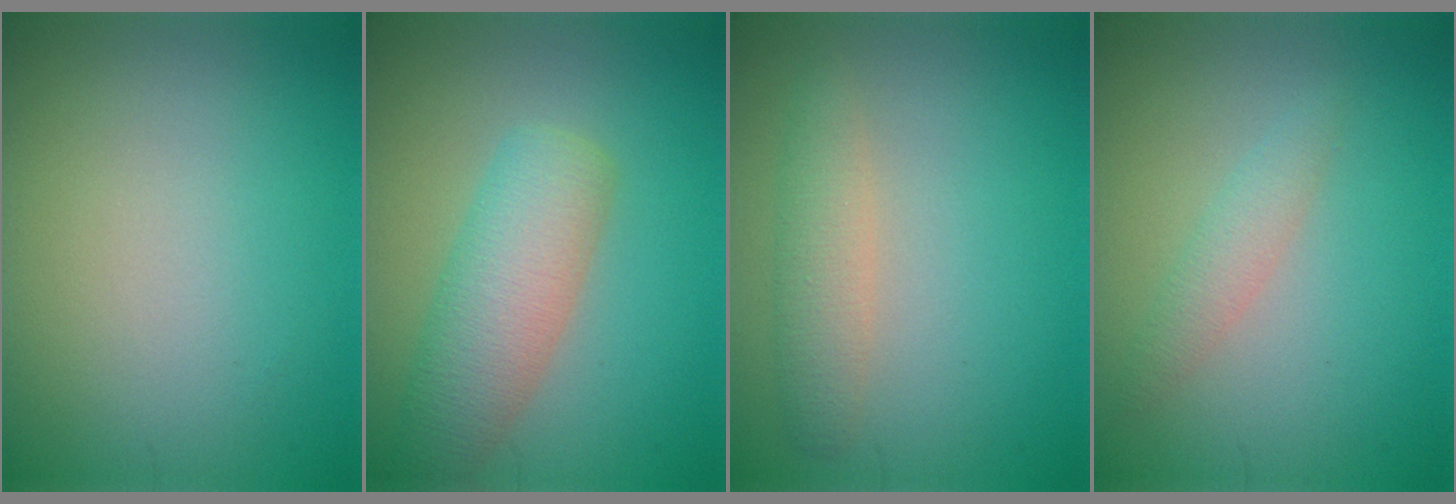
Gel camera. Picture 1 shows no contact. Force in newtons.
{"total": 5.3, "press": 5.3, "slide": 0.4}
{"total": 2.5, "press": 2.5, "slide": 0.1}
{"total": 1.6, "press": 1.6, "slide": 0.1}